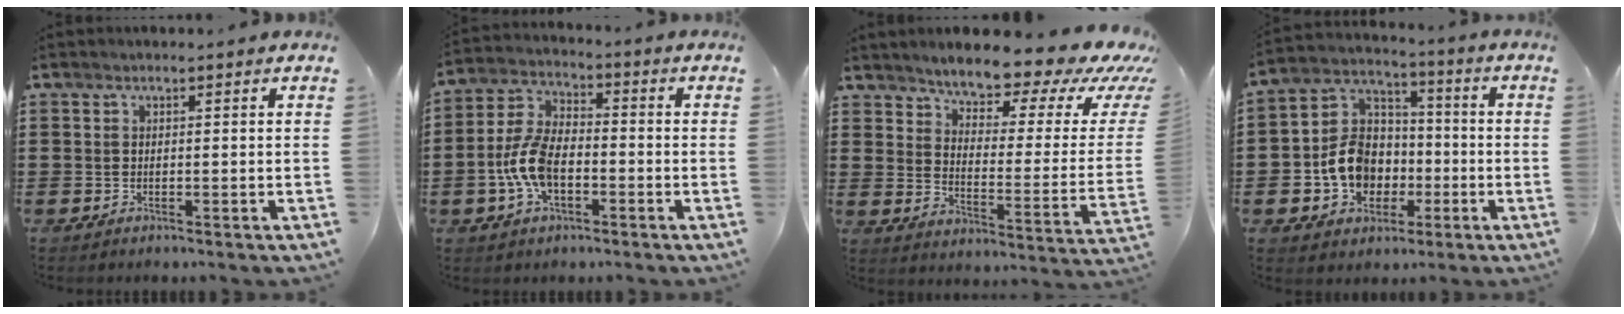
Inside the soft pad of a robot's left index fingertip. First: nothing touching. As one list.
[{"total": 8.4, "force": [-2.6, 4.4, 6.7], "torque": [-0.167, -0.001, -0.057]}, {"total": 7.6, "force": [6.8, 1.3, 3.1], "torque": [-0.062, -0.064, 0.109]}, {"total": 9.7, "force": [-2.3, 8.2, 4.6], "torque": [-0.137, 0.015, -0.045]}]